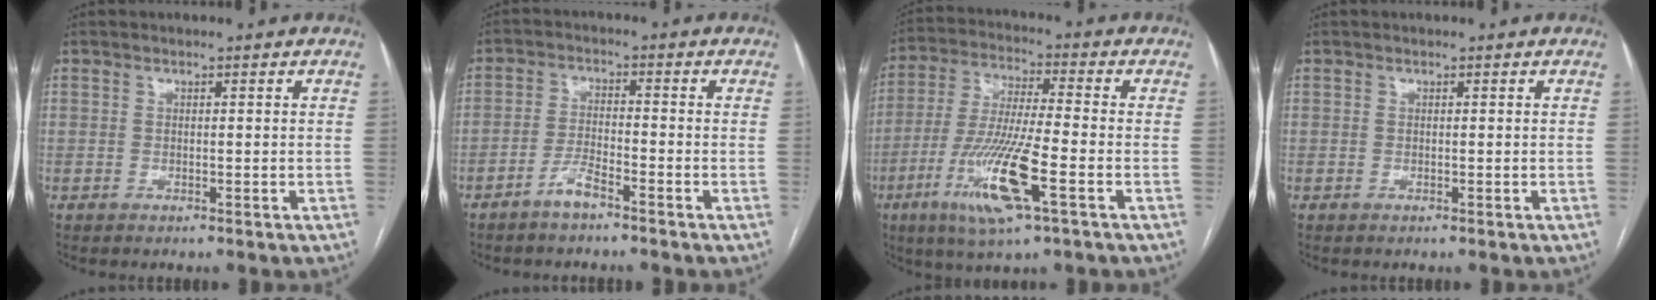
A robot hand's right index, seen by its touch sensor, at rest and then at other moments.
{"total": 3.7, "force": [-2.8, 0.5, 2.3], "torque": [-0.047, 0.003, -0.056]}
{"total": 13.8, "force": [-5.4, 1.0, 12.6], "torque": [-0.260, -0.022, -0.099]}
{"total": 0.0}